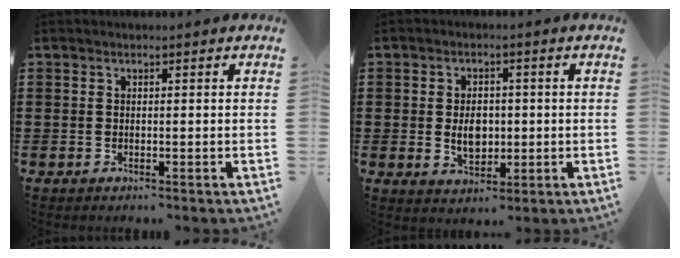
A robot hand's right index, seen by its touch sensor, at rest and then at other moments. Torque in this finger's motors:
{"motor_torque": [2.14, 0.00, 0.49, 0.02]}